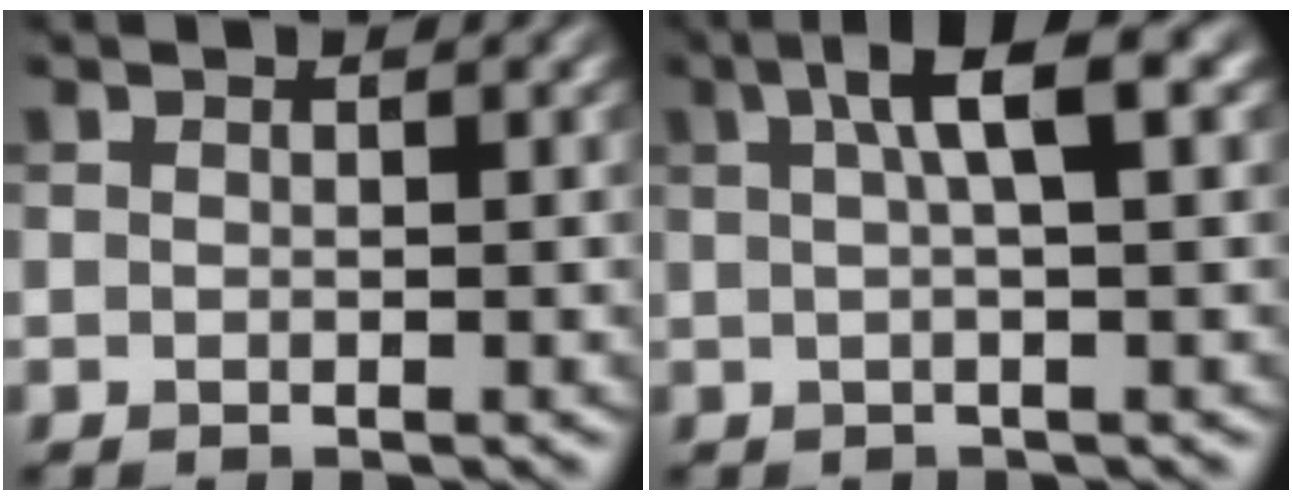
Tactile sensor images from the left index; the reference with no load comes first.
{"total": 5.6, "force": [1.9, 1.3, 5.1], "torque": [-0.069, 0.015, 0.023]}